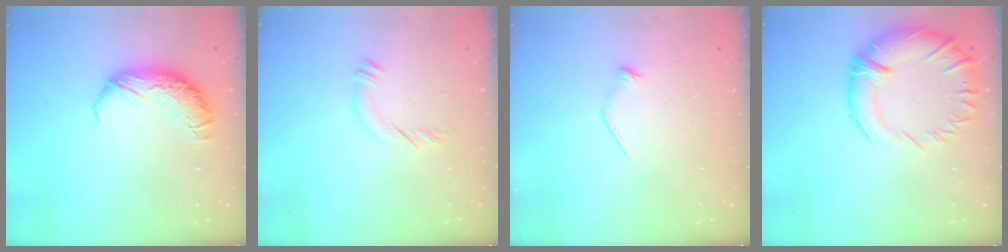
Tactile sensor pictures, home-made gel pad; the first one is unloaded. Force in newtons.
{"total": 5.2, "press": 5.2, "slide": 0.3}
{"total": 6.6, "press": 6.5, "slide": 0.9}
{"total": 5.6, "press": 3.8, "slide": 4.1}